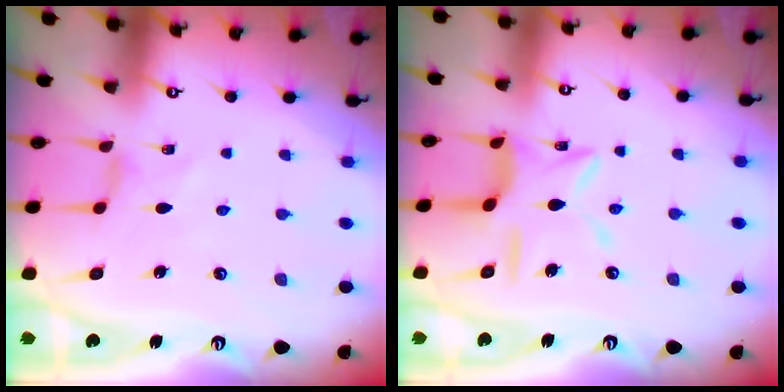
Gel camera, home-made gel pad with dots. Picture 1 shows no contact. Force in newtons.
{"total": 11.0, "press": 11.0, "slide": 0.8}